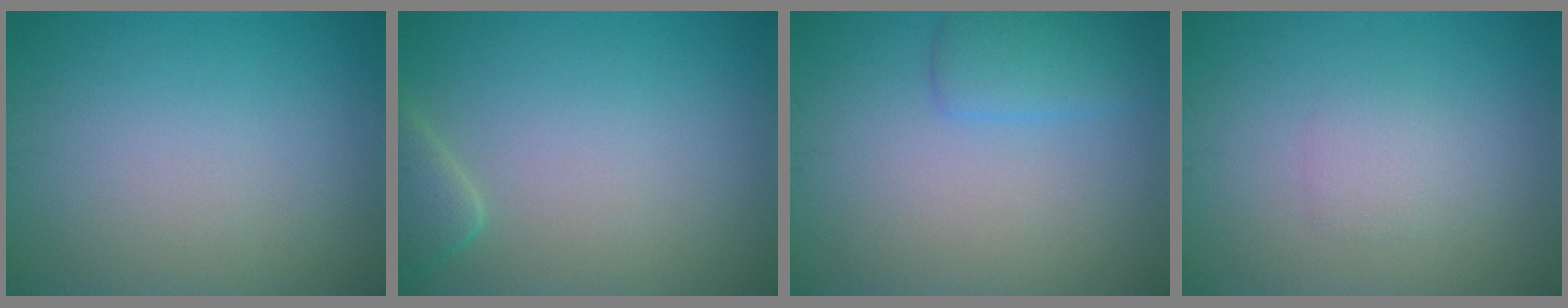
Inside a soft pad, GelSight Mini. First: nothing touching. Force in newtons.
{"total": 2.3, "press": 2.2, "slide": 0.4}
{"total": 2.4, "press": 2.4, "slide": 0.1}
{"total": 1.4, "press": 1.4, "slide": 0.1}